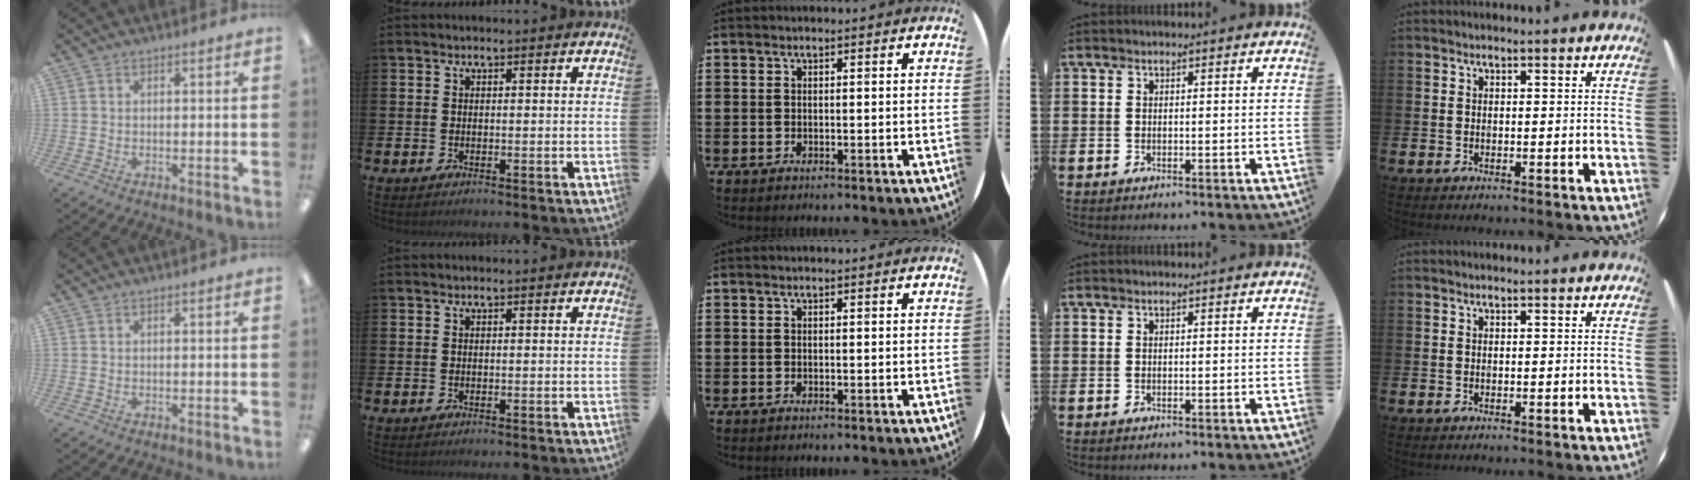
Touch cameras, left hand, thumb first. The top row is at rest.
{}